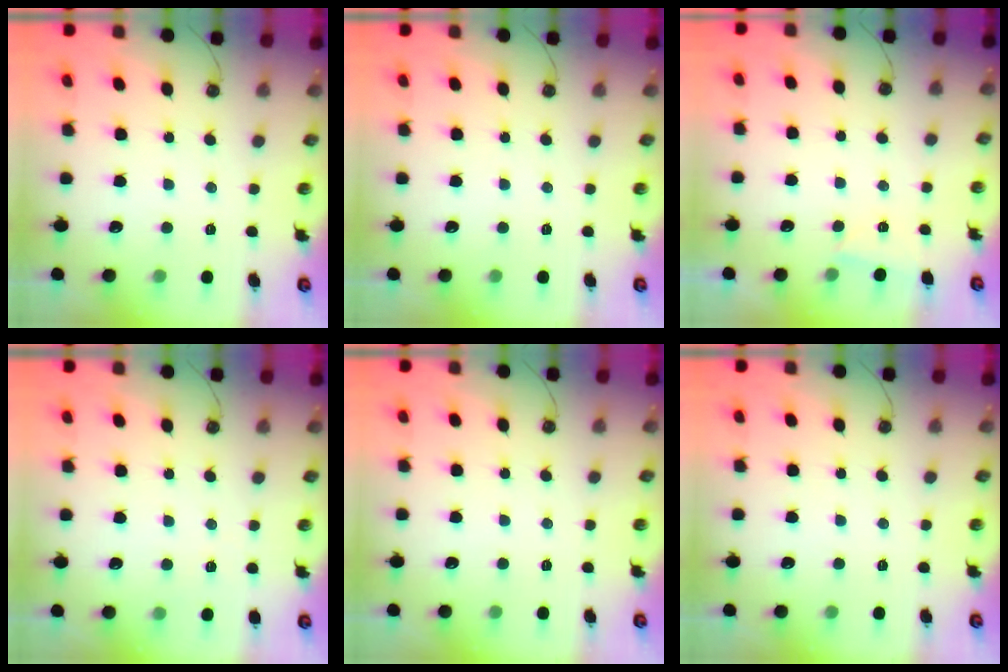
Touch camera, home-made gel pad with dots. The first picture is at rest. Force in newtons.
{"total": 0.0}
{"total": 1.7, "press": 1.7, "slide": 0.5}
{"total": 1.7, "press": 1.7, "slide": 0.4}
{"total": 0.0}
{"total": 0.0}